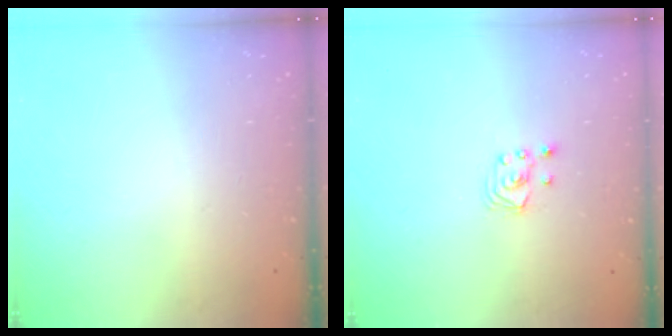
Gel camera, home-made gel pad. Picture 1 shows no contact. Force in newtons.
{"total": 2.7, "press": 2.7, "slide": 0.3}